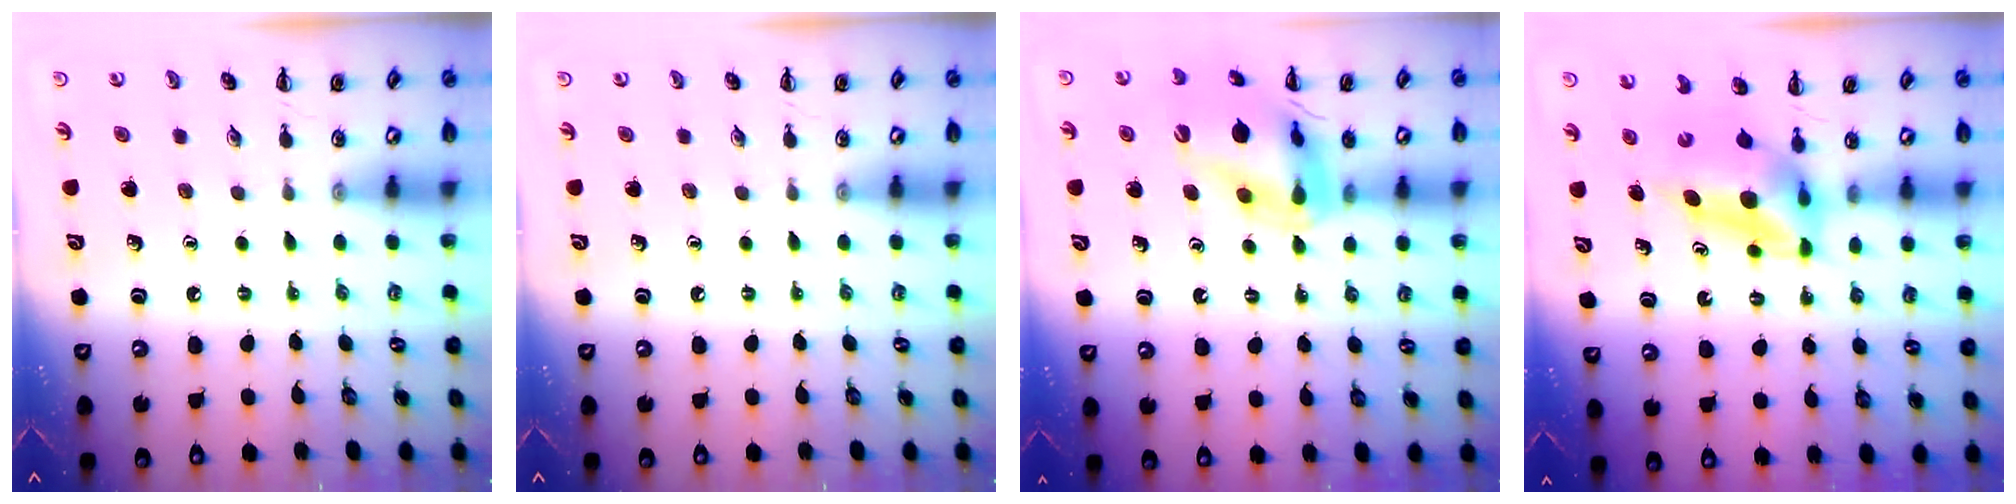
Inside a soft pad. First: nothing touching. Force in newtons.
{"total": 0.0}
{"total": 15.7, "press": 15.6, "slide": 2.0}
{"total": 5.3, "press": 5.2, "slide": 0.9}